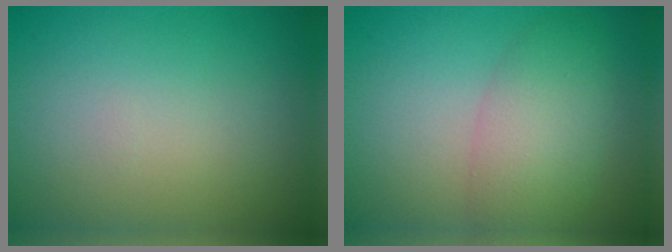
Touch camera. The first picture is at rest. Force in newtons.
{"total": 5.0, "press": 5.0, "slide": 0.3}